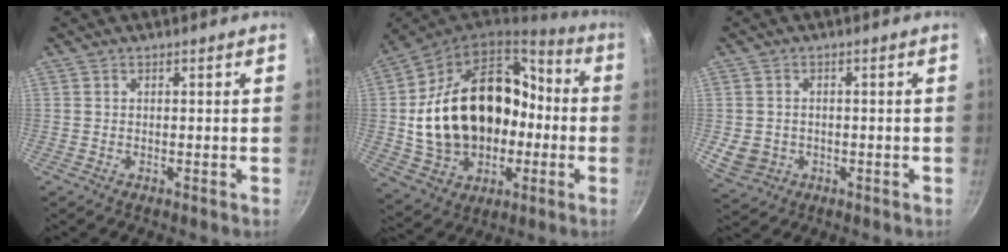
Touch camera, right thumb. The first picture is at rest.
{"total": 27.2, "force": [-1.6, 19.8, 18.6], "torque": [-0.288, 0.066, -0.003]}
{"total": 5.1, "force": [-1.0, 4.4, 2.4], "torque": [-0.038, 0.006, -0.005]}